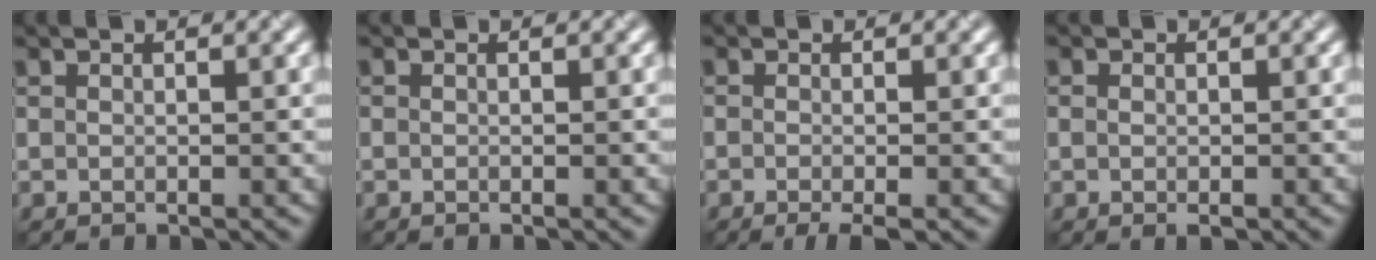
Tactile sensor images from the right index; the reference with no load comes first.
{"total": 0.0}
{"total": 2.0, "force": [-1.1, 0.2, 1.6], "torque": [-0.021, 0.000, -0.011]}
{"total": 0.7, "force": [-0.5, 0.3, 0.4], "torque": [-0.003, 0.006, 0.002]}